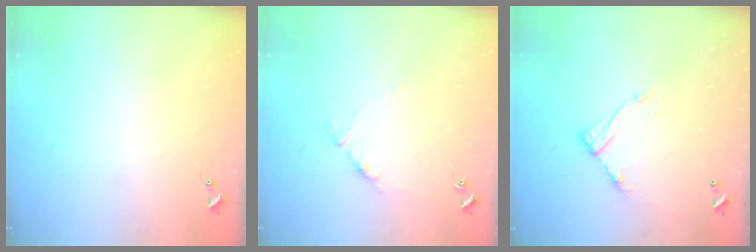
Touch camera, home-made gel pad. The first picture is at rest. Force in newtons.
{"total": 5.5, "press": 5.5, "slide": 0.4}
{"total": 9.4, "press": 9.4, "slide": 0.5}